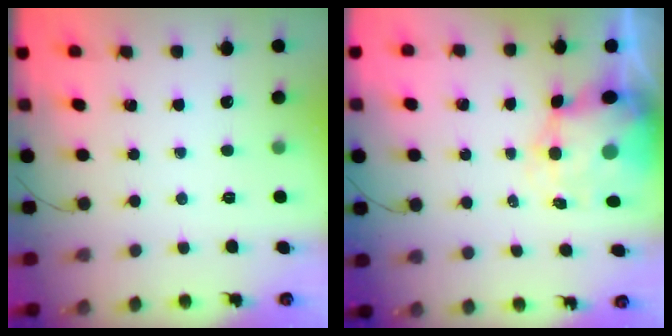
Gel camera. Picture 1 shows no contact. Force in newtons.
{"total": 6.5, "press": 6.2, "slide": 2.1}